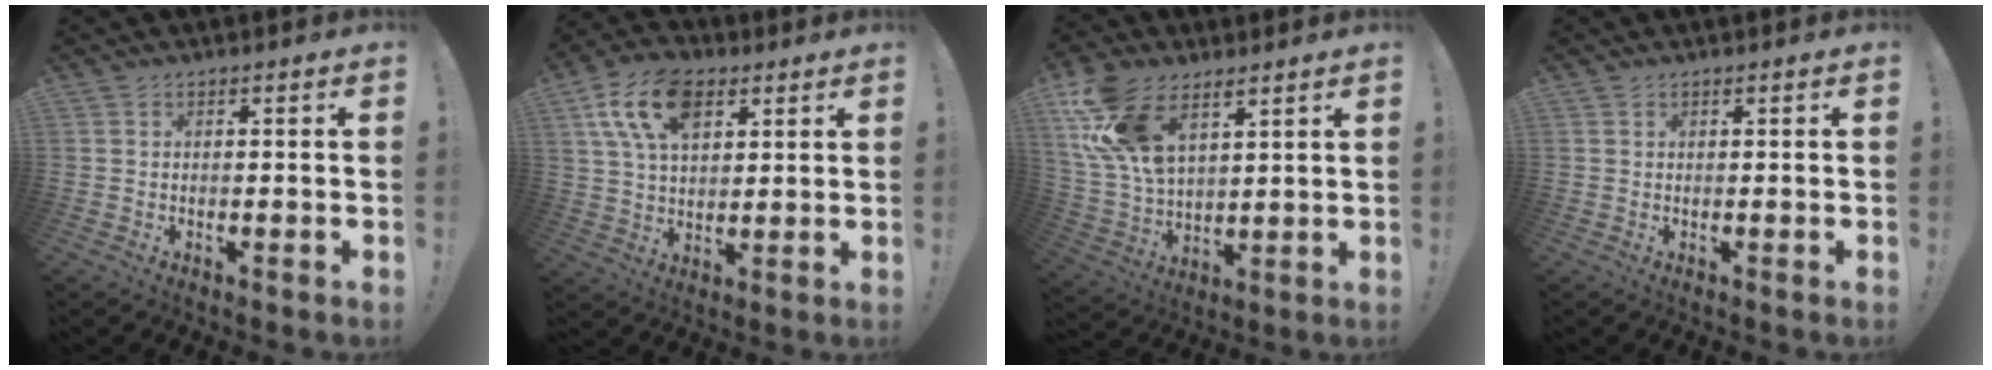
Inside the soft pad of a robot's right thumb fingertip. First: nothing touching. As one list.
[{"total": 15.8, "force": [7.0, 9.6, 10.4], "torque": [-0.182, -0.014, 0.132]}, {"total": 16.5, "force": [9.2, 9.2, 10.2], "torque": [-0.224, -0.041, 0.176]}, {"total": 0.0}]